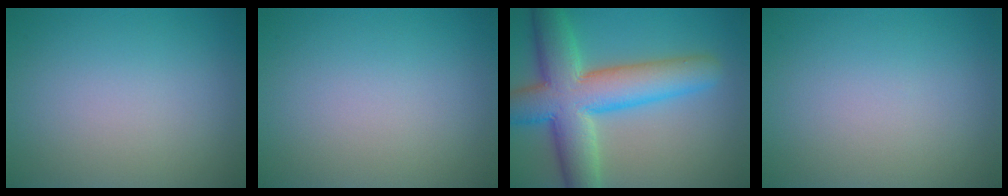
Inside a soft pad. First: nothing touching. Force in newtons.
{"total": 0.0}
{"total": 10.5, "press": 10.5, "slide": 0.5}
{"total": 0.0}